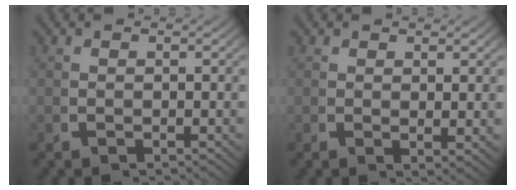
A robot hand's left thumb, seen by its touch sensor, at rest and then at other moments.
{"total": 1.2, "force": [0.8, 0.1, 1.0], "torque": [-0.013, -0.007, 0.015]}